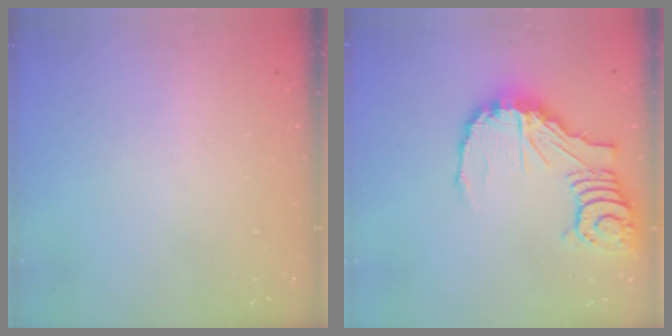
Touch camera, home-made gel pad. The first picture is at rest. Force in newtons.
{"total": 14.8, "press": 14.7, "slide": 2.0}